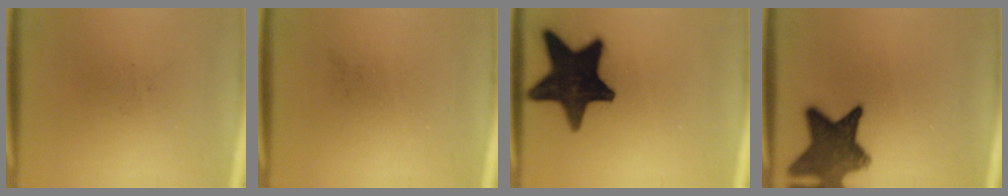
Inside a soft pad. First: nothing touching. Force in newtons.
{"total": 0.0}
{"total": 18.7}
{"total": 11.4}